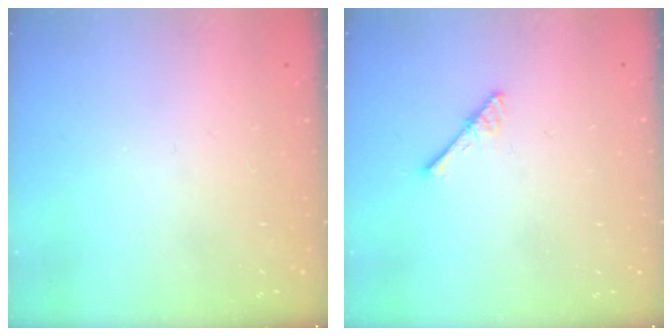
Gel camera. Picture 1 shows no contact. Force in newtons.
{"total": 4.2, "press": 4.2, "slide": 0.4}